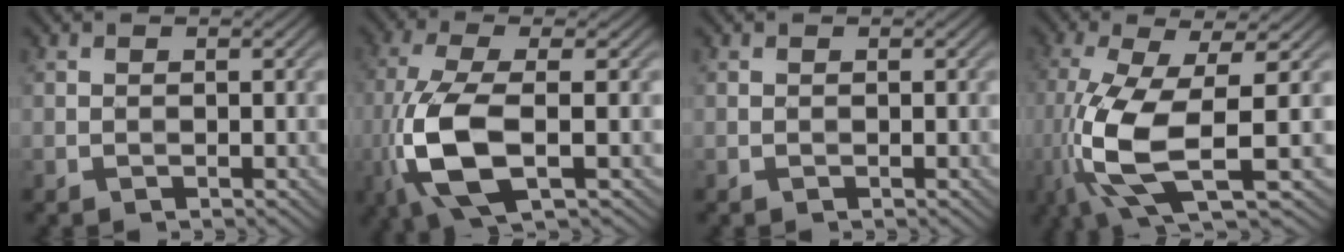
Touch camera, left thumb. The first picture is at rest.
{"total": 9.4, "force": [-2.3, 2.8, 8.6], "torque": [-0.200, 0.000, -0.050]}
{"total": 0.0}
{"total": 11.6, "force": [-2.7, 3.3, 10.8], "torque": [-0.243, -0.022, -0.050]}